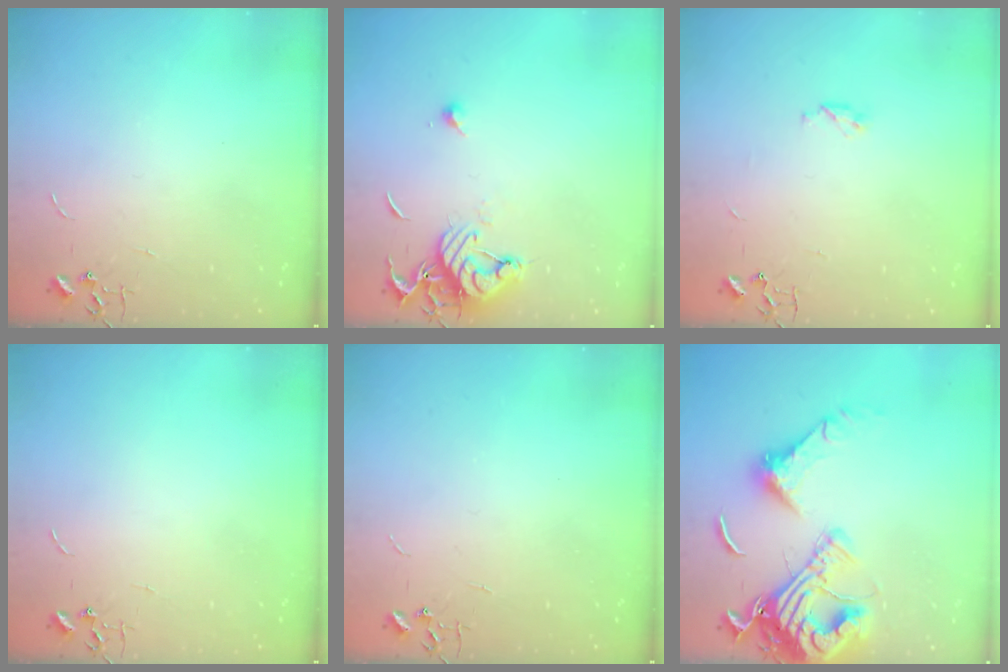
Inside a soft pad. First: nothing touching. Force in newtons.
{"total": 10.4, "press": 10.4, "slide": 0.8}
{"total": 3.3, "press": 3.2, "slide": 0.6}
{"total": 0.0}
{"total": 0.0}
{"total": 21.7, "press": 21.5, "slide": 2.5}